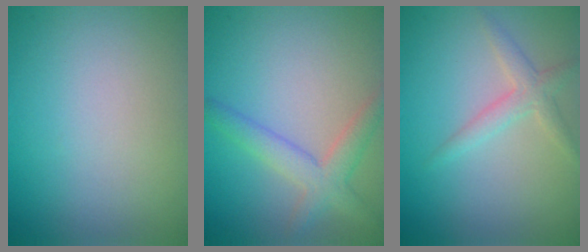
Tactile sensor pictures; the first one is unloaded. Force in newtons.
{"total": 3.3, "press": 3.3, "slide": 0.1}
{"total": 2.0, "press": 2.0, "slide": 0.0}